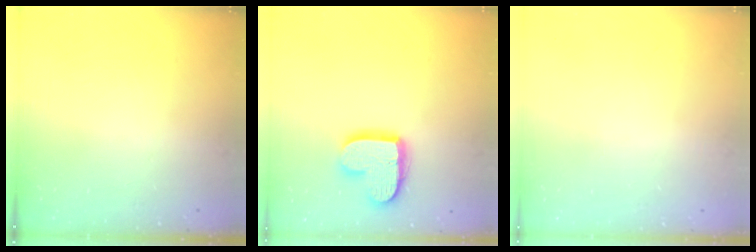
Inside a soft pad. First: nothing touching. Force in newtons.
{"total": 14.2, "press": 14.2, "slide": 1.1}
{"total": 0.0}